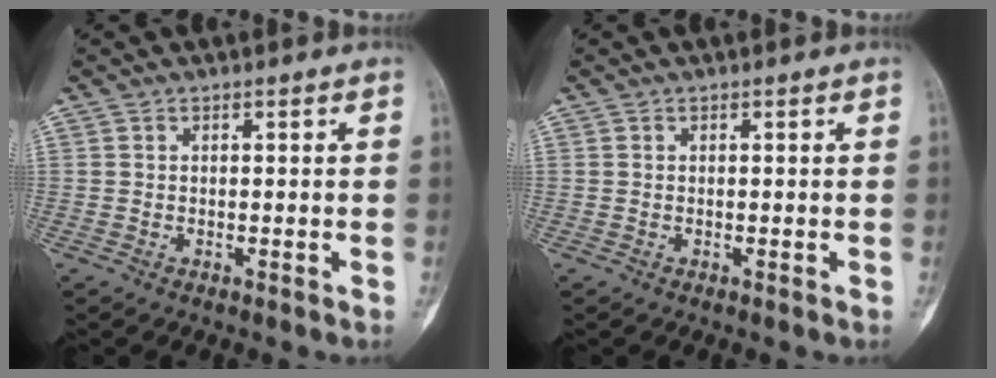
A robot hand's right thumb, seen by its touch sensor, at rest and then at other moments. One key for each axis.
{"total": 0.0}